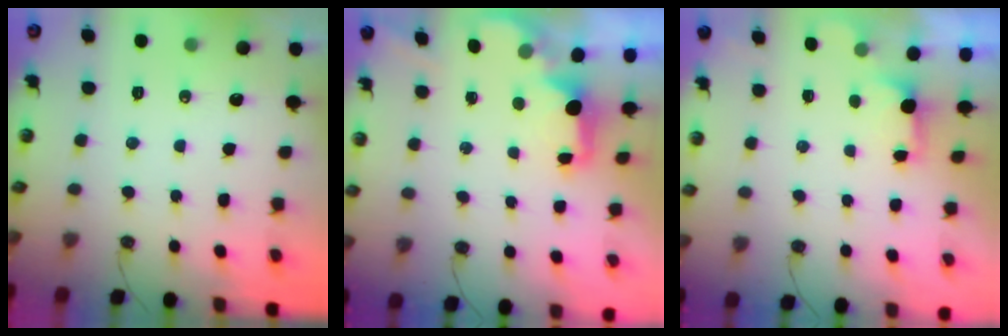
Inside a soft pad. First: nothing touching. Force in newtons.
{"total": 1.8, "press": 1.6, "slide": 0.8}
{"total": 0.9, "press": 0.5, "slide": 0.8}